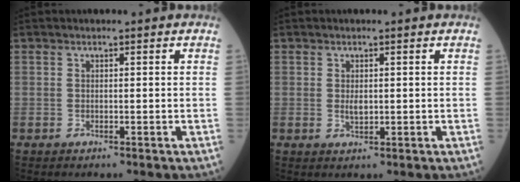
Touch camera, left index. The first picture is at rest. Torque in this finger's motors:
{"motor_torque": [0.74, -0.03, 0.24, 0.04]}